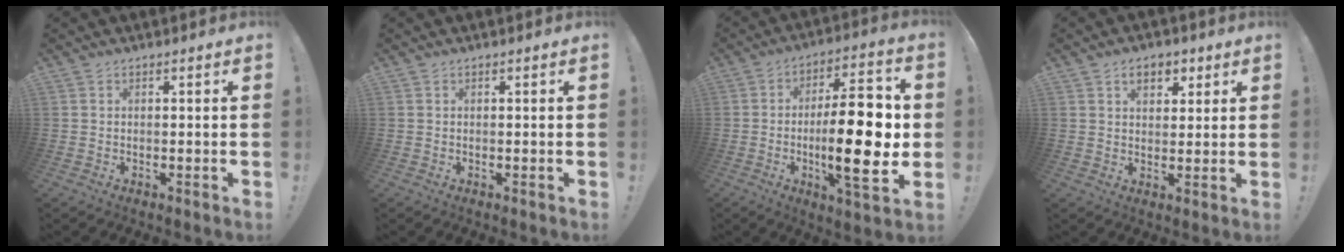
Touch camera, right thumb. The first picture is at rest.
{"total": 0.0}
{"total": 21.1, "force": [-1.7, 6.6, 19.9], "torque": [-0.315, -0.002, -0.028]}
{"total": 6.3, "force": [3.0, 4.2, 3.7], "torque": [-0.049, -0.002, 0.051]}